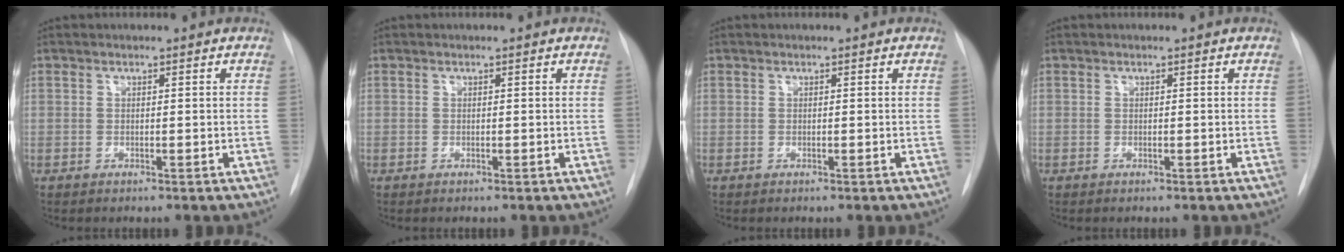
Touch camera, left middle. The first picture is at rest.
{"total": 0.0}
{"total": 0.0}
{"total": 0.0}